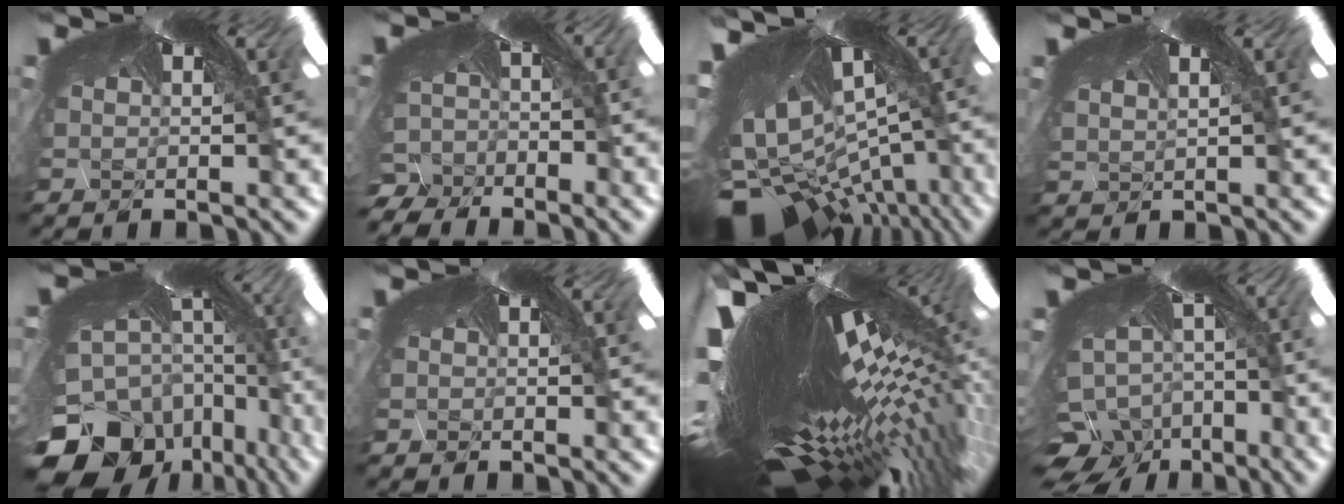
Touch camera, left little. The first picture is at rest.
{"total": 8.6, "force": [-8.3, 1.7, 1.0], "torque": [-0.023, -0.073, -0.114]}
{"total": 9.4, "force": [-9.4, 0.7, 0.0], "torque": [-0.050, -0.133, -0.100]}
{"total": 0.9, "force": [0.3, 0.8, 0.3], "torque": [-0.026, 0.001, 0.010]}
{"total": 11.1, "force": [-10.8, 2.4, -1.1], "torque": [-0.041, -0.115, -0.131]}
{"total": 0.8, "force": [-0.5, 0.0, -0.6], "torque": [0.007, -0.006, -0.003]}
{"total": 8.2, "force": [-7.1, -2.3, 3.5], "torque": [-0.126, -0.089, -0.076]}
{"total": 10.8, "force": [-10.5, 2.6, 0.1], "torque": [-0.026, -0.074, -0.165]}